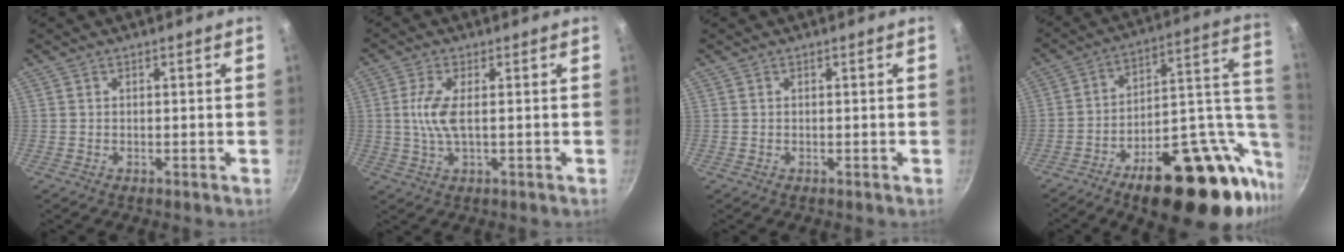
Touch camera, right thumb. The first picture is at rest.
{"total": 5.7, "force": [0.3, 1.9, 5.4], "torque": [-0.125, 0.002, 0.006]}
{"total": 0.0}
{"total": 28.8, "force": [-10.8, 13.6, 23.0], "torque": [-0.273, 0.058, -0.149]}